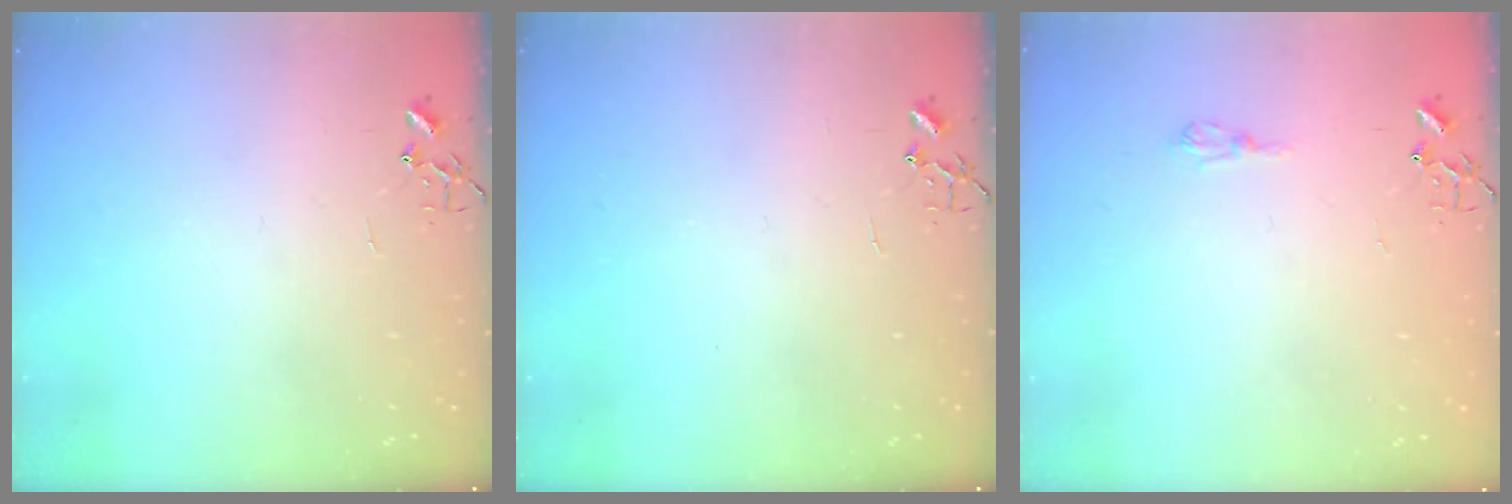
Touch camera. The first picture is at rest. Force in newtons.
{"total": 0.0}
{"total": 6.7, "press": 6.6, "slide": 0.8}